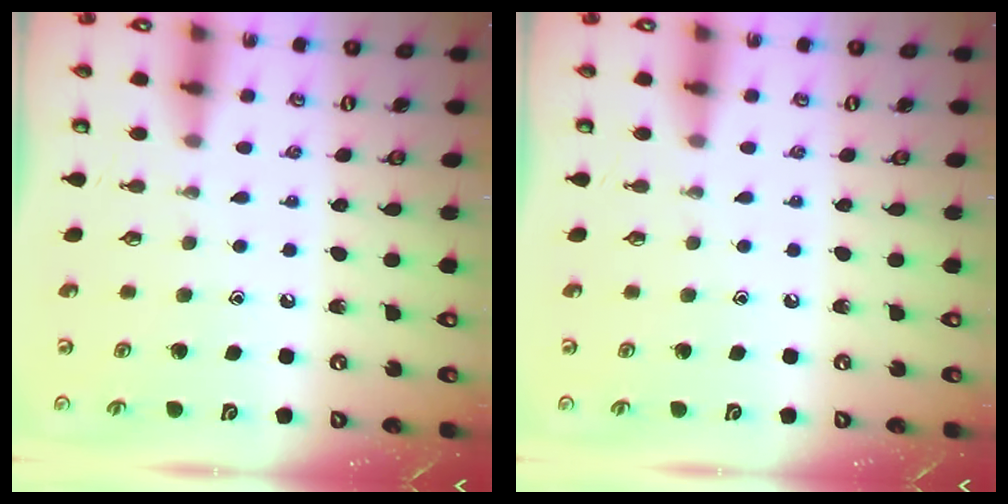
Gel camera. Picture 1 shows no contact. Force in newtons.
{"total": 0.0}